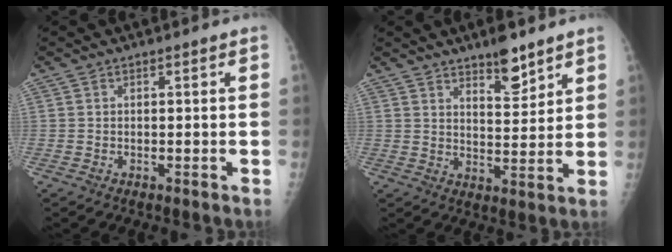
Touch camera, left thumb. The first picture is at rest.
{"total": 7.4, "force": [5.4, 2.4, 4.4], "torque": [-0.049, -0.041, 0.085]}